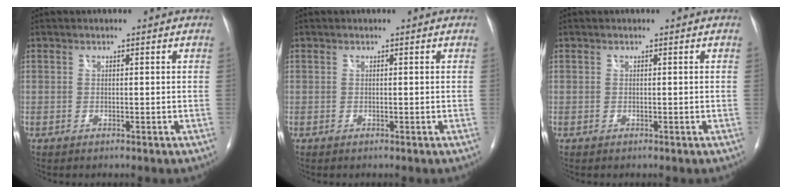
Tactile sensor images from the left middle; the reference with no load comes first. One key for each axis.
{"total": 0.0}
{"total": 0.0}